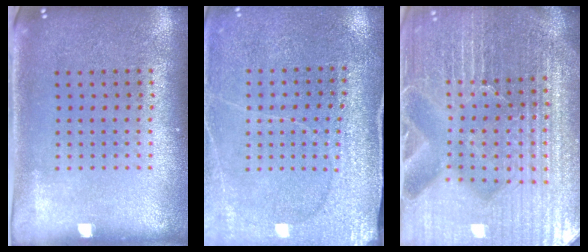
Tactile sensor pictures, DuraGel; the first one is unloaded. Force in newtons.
{"total": 3.0, "press": 3.0, "slide": 0.1}
{"total": 6.4, "press": 5.7, "slide": 2.9}